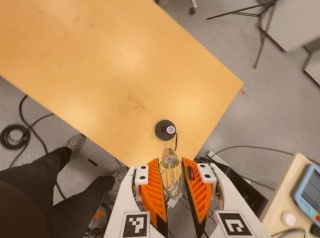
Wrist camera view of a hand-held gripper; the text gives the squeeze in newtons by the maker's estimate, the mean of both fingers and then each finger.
{"total": 12.7, "left": 13.0, "right": 12.4}